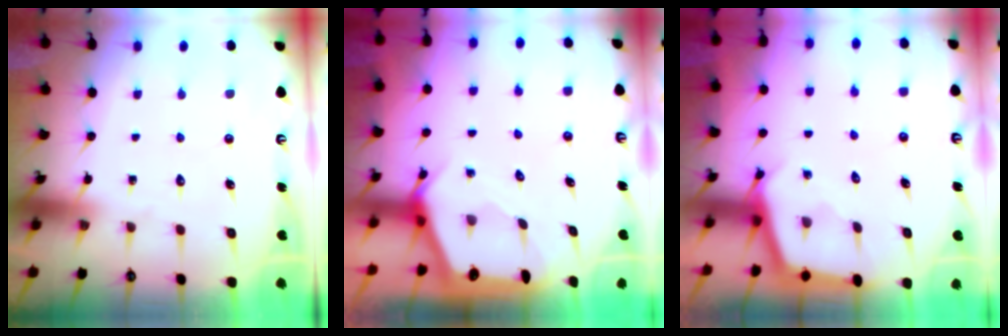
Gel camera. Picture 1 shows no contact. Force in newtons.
{"total": 2.4, "press": 2.4, "slide": 0.3}
{"total": 2.5, "press": 2.5, "slide": 0.1}